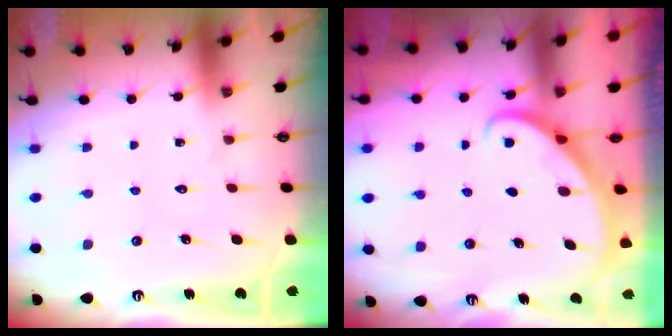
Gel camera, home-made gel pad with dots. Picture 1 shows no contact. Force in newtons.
{"total": 2.9, "press": 2.9, "slide": 0.2}